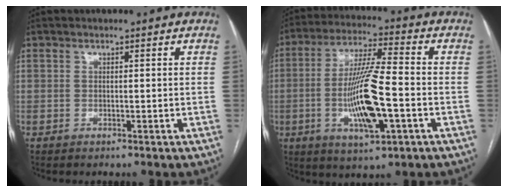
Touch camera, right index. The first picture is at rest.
{"total": 13.7, "force": [-3.3, 2.0, 13.2], "torque": [-0.254, -0.005, -0.057]}